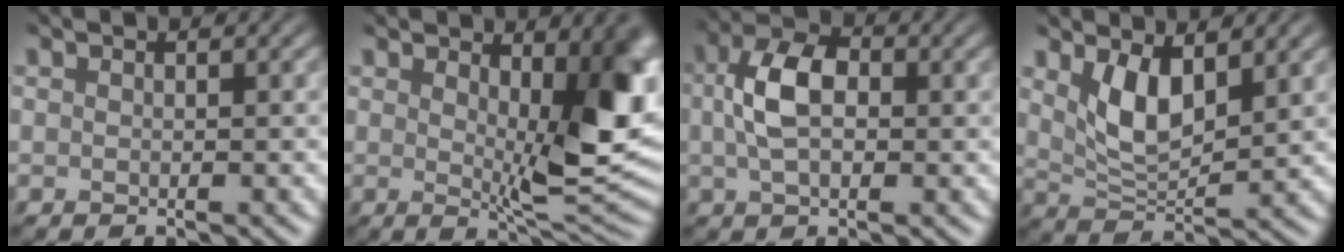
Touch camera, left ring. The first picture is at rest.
{"total": 10.8, "force": [2.1, 4.3, 9.7], "torque": [-0.126, -0.011, 0.029]}
{"total": 4.7, "force": [-0.3, 3.1, 3.6], "torque": [-0.074, 0.003, -0.015]}
{"total": 3.9, "force": [1.2, 1.8, 3.2], "torque": [-0.063, -0.017, 0.021]}